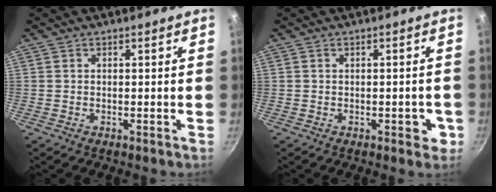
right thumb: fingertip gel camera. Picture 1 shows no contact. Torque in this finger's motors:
{"motor_torque": [0.39, 0.69, -0.23, 0.05, 0.00]}